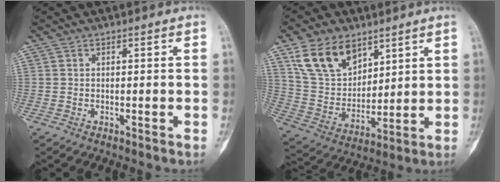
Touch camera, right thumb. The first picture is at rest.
{"total": 14.3, "force": [8.5, 9.0, 7.2], "torque": [-0.107, -0.036, 0.174]}